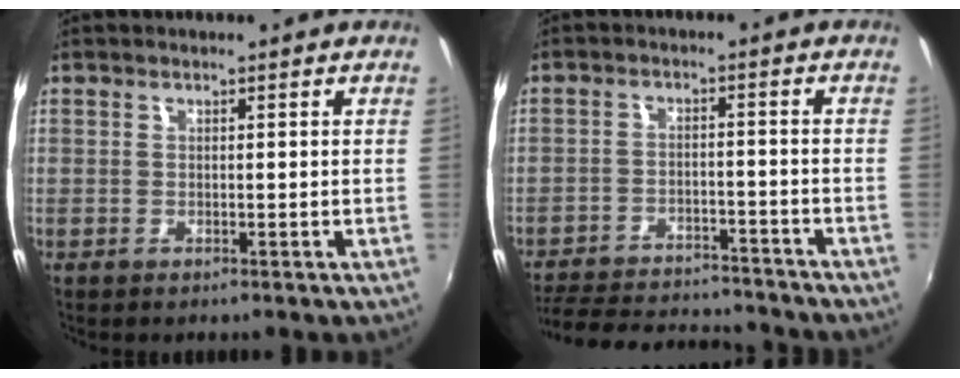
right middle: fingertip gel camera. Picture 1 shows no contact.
{"total": 19.0, "force": [-16.7, 5.2, 7.5], "torque": [-0.170, -0.007, -0.232]}